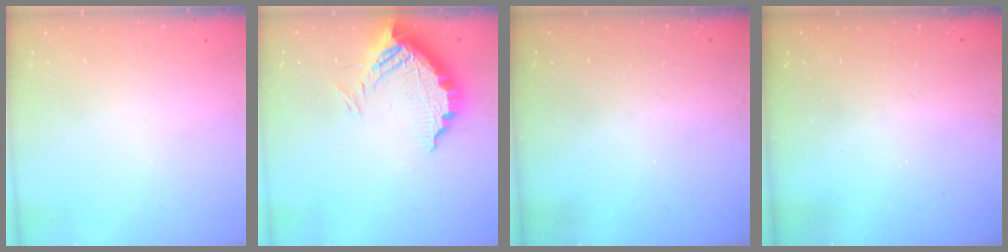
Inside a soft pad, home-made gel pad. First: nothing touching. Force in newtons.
{"total": 13.9, "press": 13.9, "slide": 1.1}
{"total": 3.0, "press": 3.0, "slide": 0.1}
{"total": 3.2, "press": 3.1, "slide": 0.8}